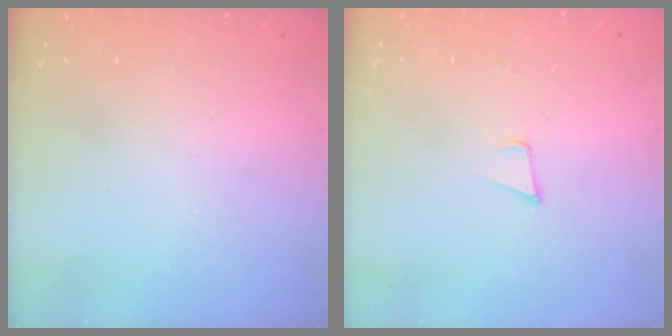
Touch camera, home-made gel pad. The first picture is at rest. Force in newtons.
{"total": 5.0, "press": 4.2, "slide": 2.8}